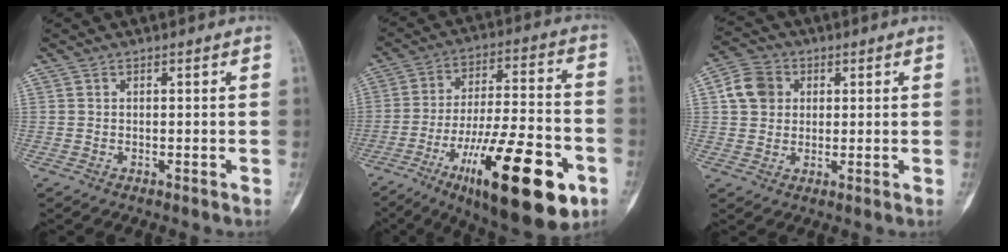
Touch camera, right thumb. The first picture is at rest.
{"total": 25.5, "force": [-11.2, 8.0, 21.4], "torque": [-0.308, 0.047, -0.167]}
{"total": 6.8, "force": [1.7, 5.5, 3.6], "torque": [-0.054, 0.007, 0.026]}